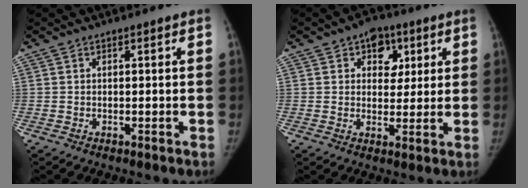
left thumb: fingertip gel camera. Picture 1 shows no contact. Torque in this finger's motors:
{"motor_torque": [0.79, 0.65, 0.71, -0.24, 0.16]}